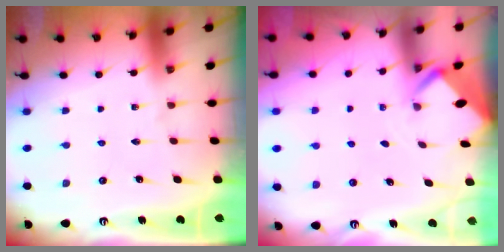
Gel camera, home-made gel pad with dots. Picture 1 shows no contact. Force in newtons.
{"total": 2.0, "press": 2.0, "slide": 0.2}